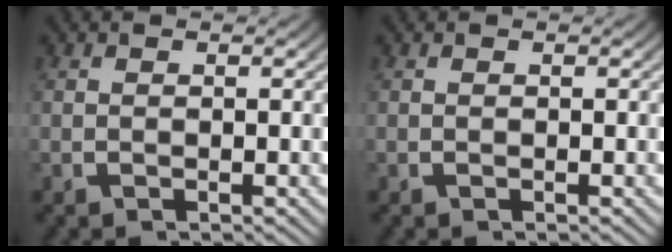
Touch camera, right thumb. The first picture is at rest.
{"total": 0.0}